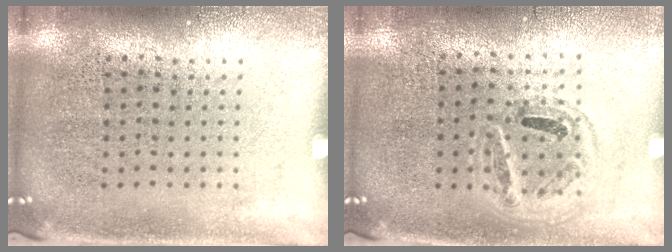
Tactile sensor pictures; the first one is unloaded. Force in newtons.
{"total": 0.9, "press": 0.9, "slide": 0.3}